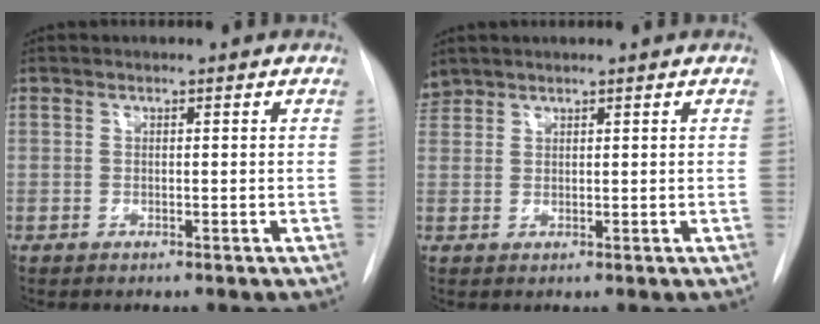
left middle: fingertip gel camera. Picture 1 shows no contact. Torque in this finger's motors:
{"motor_torque": [0.30, -0.36, 0.02, -0.02]}